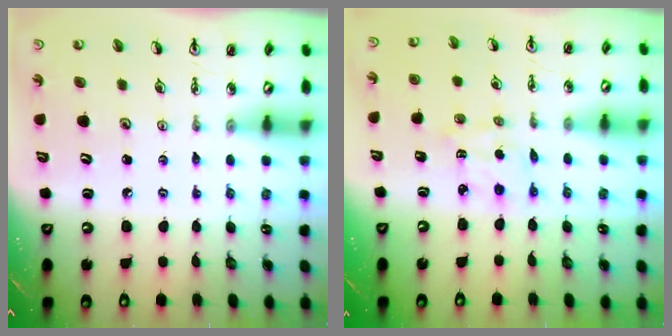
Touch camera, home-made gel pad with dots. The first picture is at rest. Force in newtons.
{"total": 2.1, "press": 2.0, "slide": 0.6}